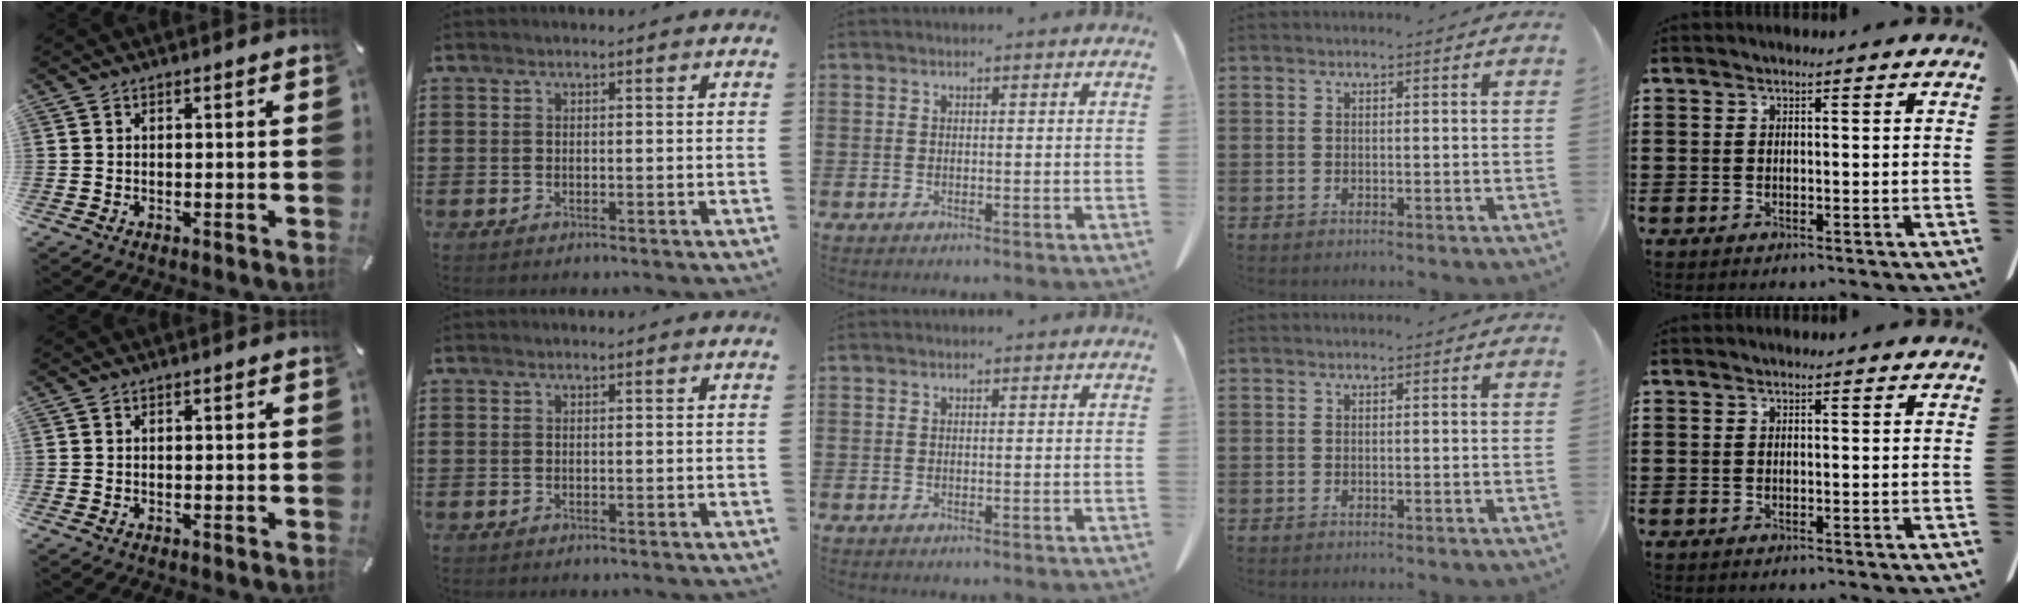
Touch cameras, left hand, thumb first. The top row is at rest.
{}